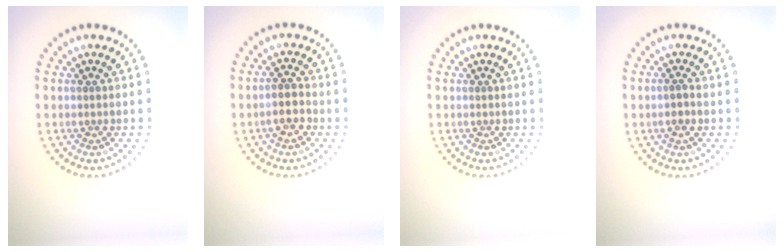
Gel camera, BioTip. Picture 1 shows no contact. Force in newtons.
{"total": 2.4, "press": 2.3, "slide": 0.8}
{"total": 0.0}
{"total": 1.1, "press": 0.9, "slide": 0.7}